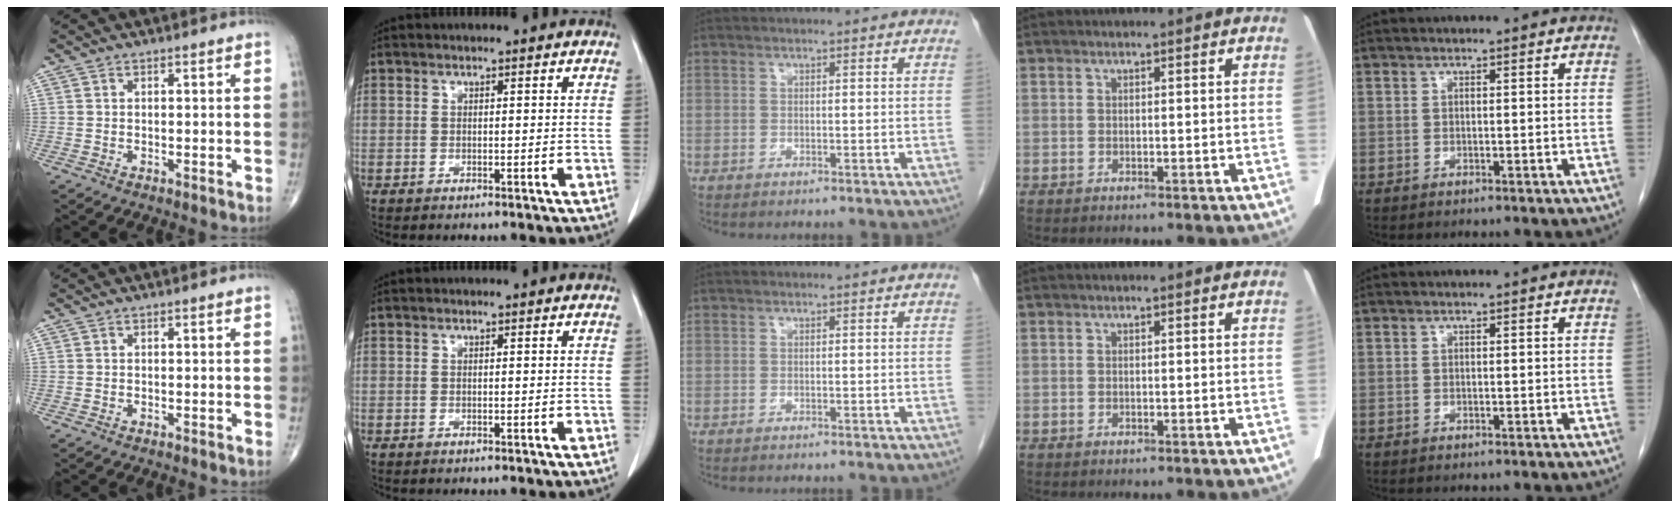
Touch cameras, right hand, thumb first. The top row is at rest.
{}